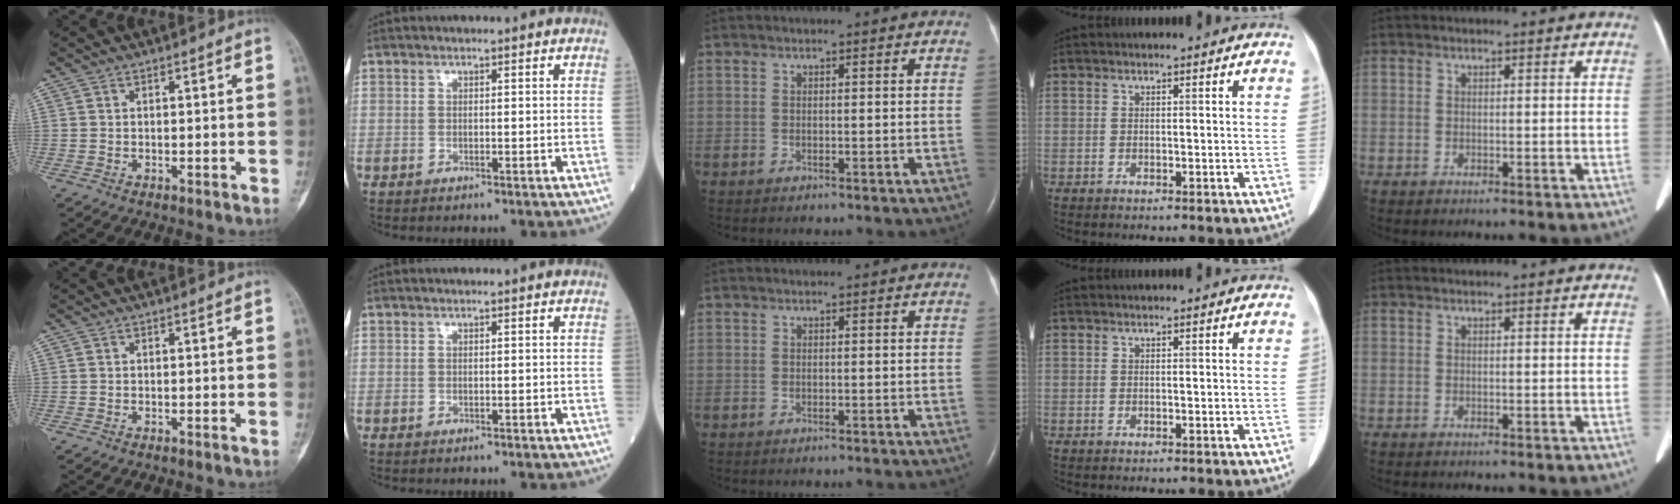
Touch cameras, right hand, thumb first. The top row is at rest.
{}